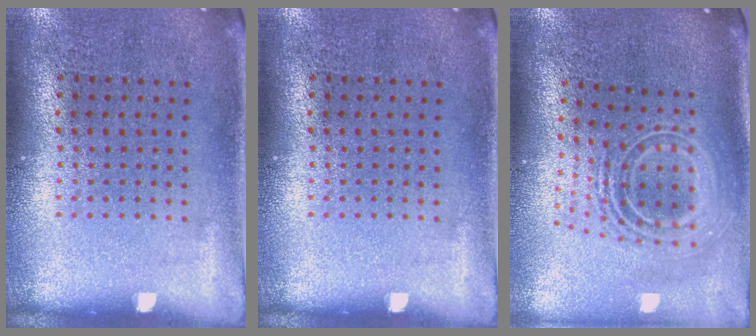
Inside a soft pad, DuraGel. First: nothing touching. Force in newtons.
{"total": 0.0}
{"total": 2.5, "press": 1.7, "slide": 1.8}